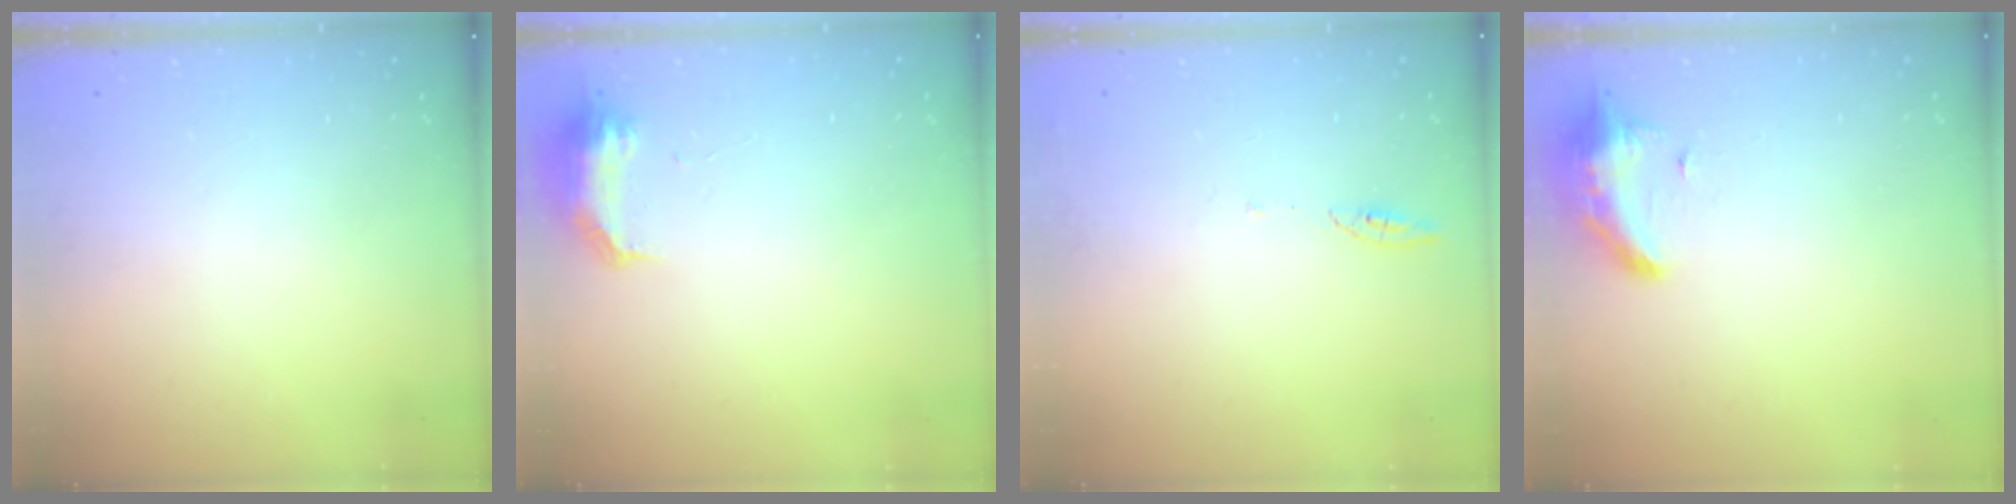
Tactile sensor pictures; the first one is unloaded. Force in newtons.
{"total": 8.5, "press": 8.4, "slide": 0.9}
{"total": 4.8, "press": 4.8, "slide": 0.6}
{"total": 12.2, "press": 9.7, "slide": 7.4}